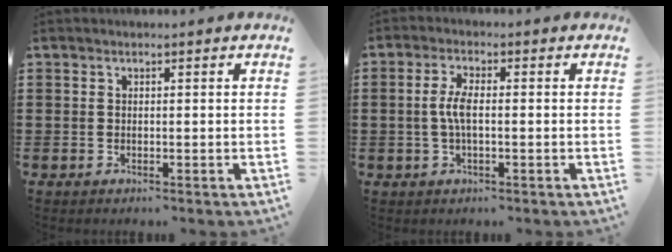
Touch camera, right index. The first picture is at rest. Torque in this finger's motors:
{"motor_torque": [0.77, -0.53, 0.46, 0.12]}